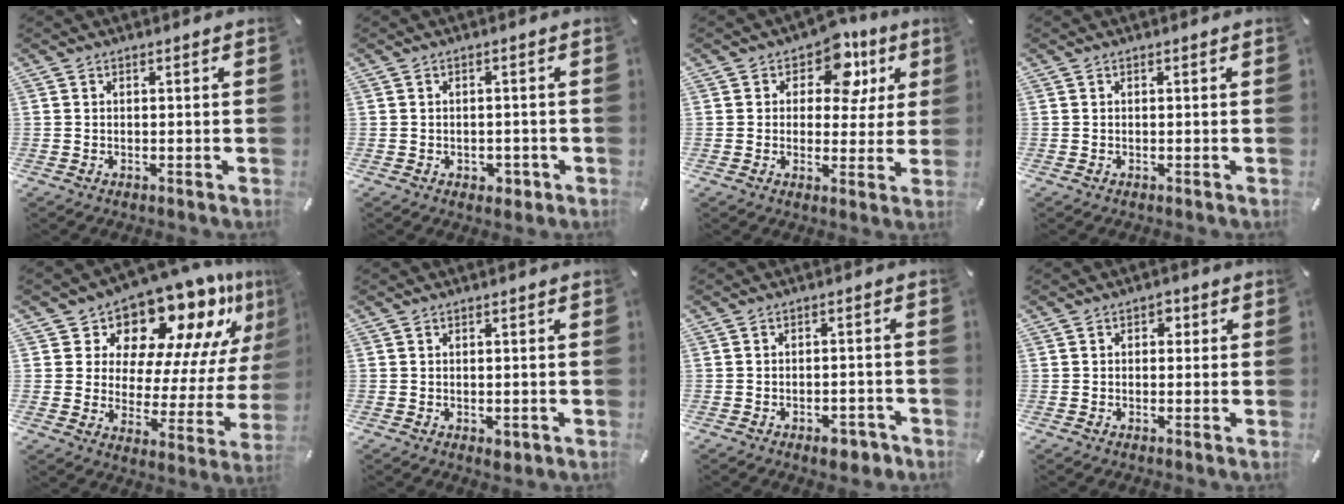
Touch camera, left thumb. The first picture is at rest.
{"total": 2.4, "force": [-0.9, 2.0, 1.0], "torque": [-0.017, 0.004, -0.016]}
{"total": 11.3, "force": [5.1, 7.4, 6.8], "torque": [-0.090, -0.020, 0.085]}
{"total": 0.0}
{"total": 14.5, "force": [12.1, 6.5, 4.4], "torque": [-0.053, -0.127, 0.198]}
{"total": 1.4, "force": [-0.3, 1.1, 0.8], "torque": [-0.012, 0.003, -0.005]}
{"total": 4.6, "force": [-3.2, 2.3, 2.4], "torque": [-0.032, 0.022, -0.055]}
{"total": 1.9, "force": [0.2, 1.7, 1.0], "torque": [-0.005, 0.003, -0.004]}